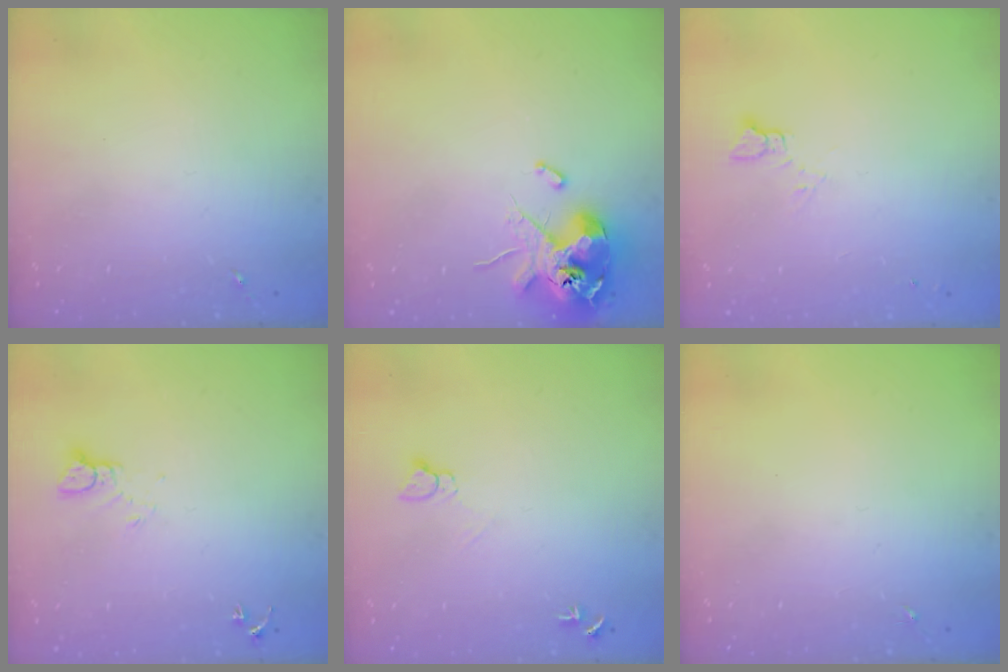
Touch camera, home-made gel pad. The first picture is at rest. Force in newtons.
{"total": 12.7, "press": 12.5, "slide": 2.2}
{"total": 4.1, "press": 4.0, "slide": 0.4}
{"total": 3.5, "press": 3.5, "slide": 0.3}
{"total": 4.4, "press": 4.4, "slide": 0.4}
{"total": 0.0}